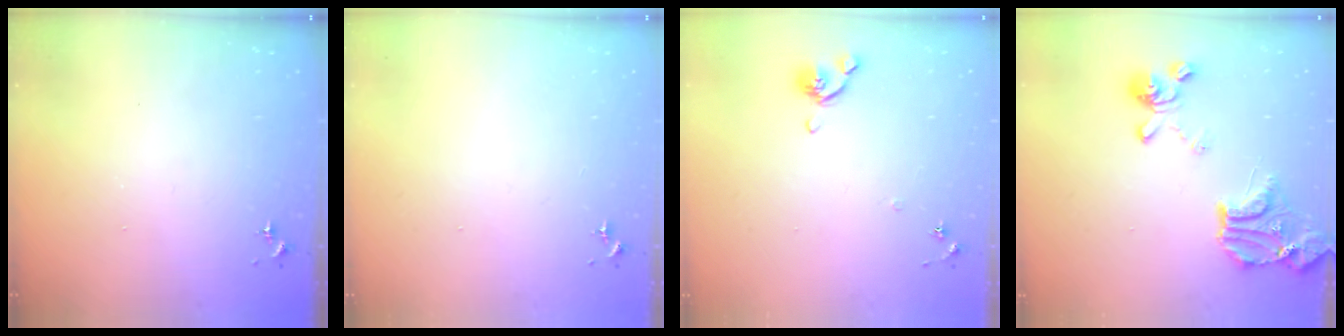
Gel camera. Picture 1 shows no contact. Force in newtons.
{"total": 0.0}
{"total": 5.4, "press": 5.3, "slide": 1.1}
{"total": 19.3, "press": 19.2, "slide": 2.2}